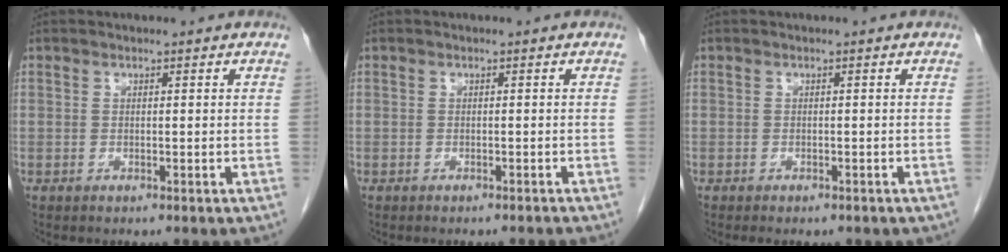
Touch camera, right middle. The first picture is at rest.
{"total": 2.4, "force": [-2.3, 0.0, 0.4], "torque": [-0.010, -0.008, -0.028]}
{"total": 3.9, "force": [-3.1, 1.6, 1.8], "torque": [-0.017, -0.005, -0.032]}